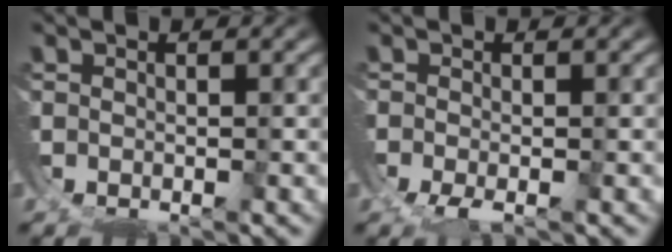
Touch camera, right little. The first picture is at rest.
{"total": 1.3, "force": [-1.0, 0.2, 0.8], "torque": [-0.023, -0.014, -0.013]}